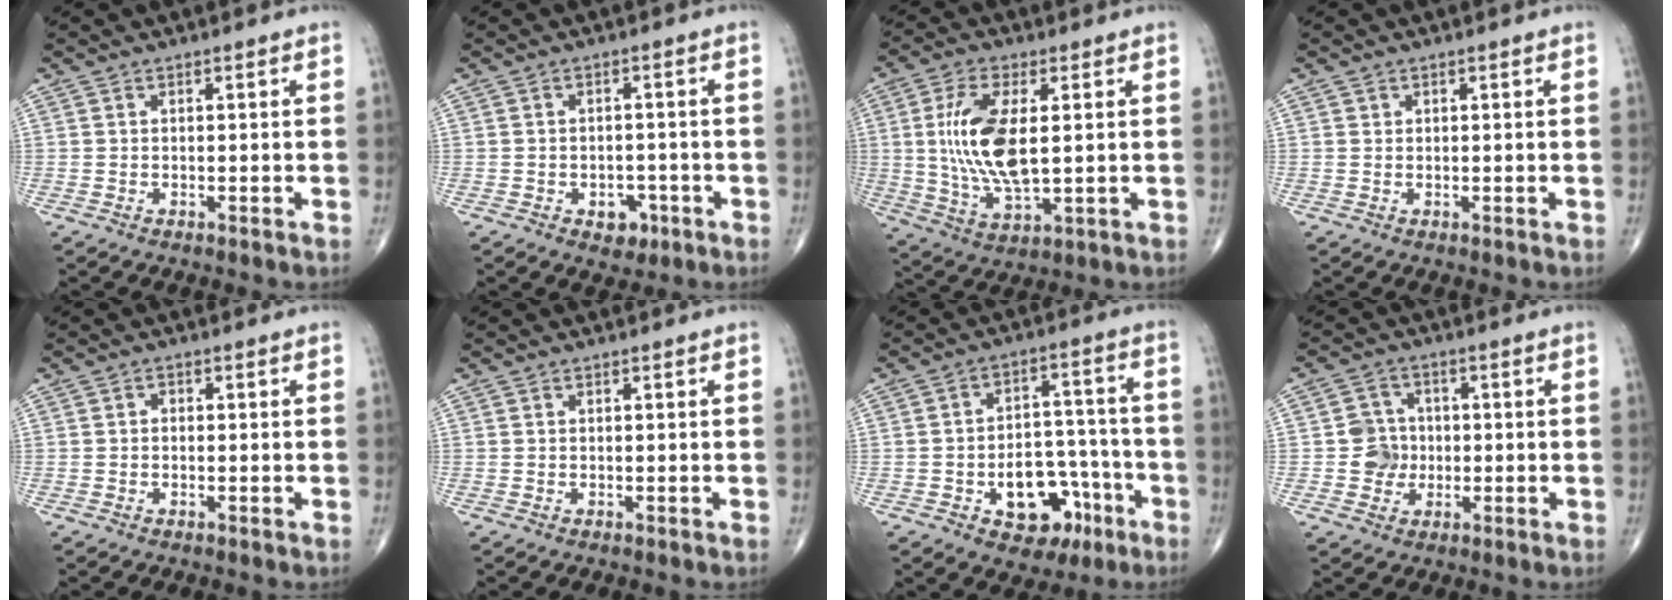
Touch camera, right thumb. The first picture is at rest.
{"total": 4.2, "force": [-1.9, 3.0, 2.3], "torque": [-0.012, 0.011, -0.021]}
{"total": 13.9, "force": [1.6, 6.0, 12.4], "torque": [-0.254, -0.014, 0.038]}
{"total": 0.5, "force": [0.2, 0.4, 0.0], "torque": [0.002, 0.000, 0.003]}
{"total": 0.8, "force": [-0.1, 0.7, 0.5], "torque": [-0.002, 0.003, -0.005]}
{"total": 0.0}
{"total": 13.1, "force": [-5.7, 8.6, 8.0], "torque": [-0.069, 0.052, -0.074]}
{"total": 5.4, "force": [-0.6, 5.2, 1.5], "torque": [0.002, 0.011, -0.013]}